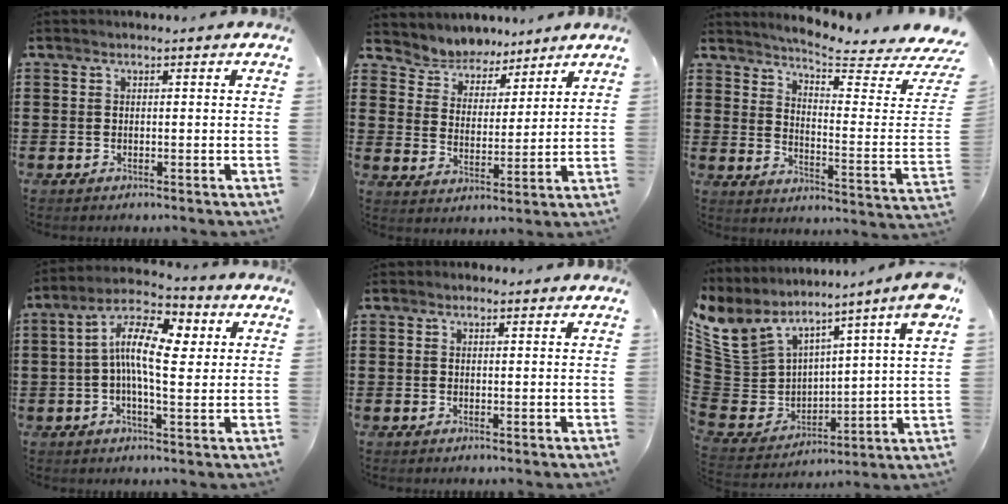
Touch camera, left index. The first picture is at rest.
{"total": 5.0, "force": [4.7, 1.6, -0.6], "torque": [-0.021, -0.031, 0.081]}
{"total": 5.4, "force": [4.9, -0.6, 2.3], "torque": [-0.064, -0.055, 0.079]}
{"total": 11.9, "force": [2.4, 4.7, 10.7], "torque": [-0.199, -0.003, 0.039]}
{"total": 0.8, "force": [0.6, 0.4, 0.4], "torque": [-0.008, 0.004, 0.010]}
{"total": 8.9, "force": [7.3, 3.9, 3.5], "torque": [-0.105, -0.052, 0.133]}